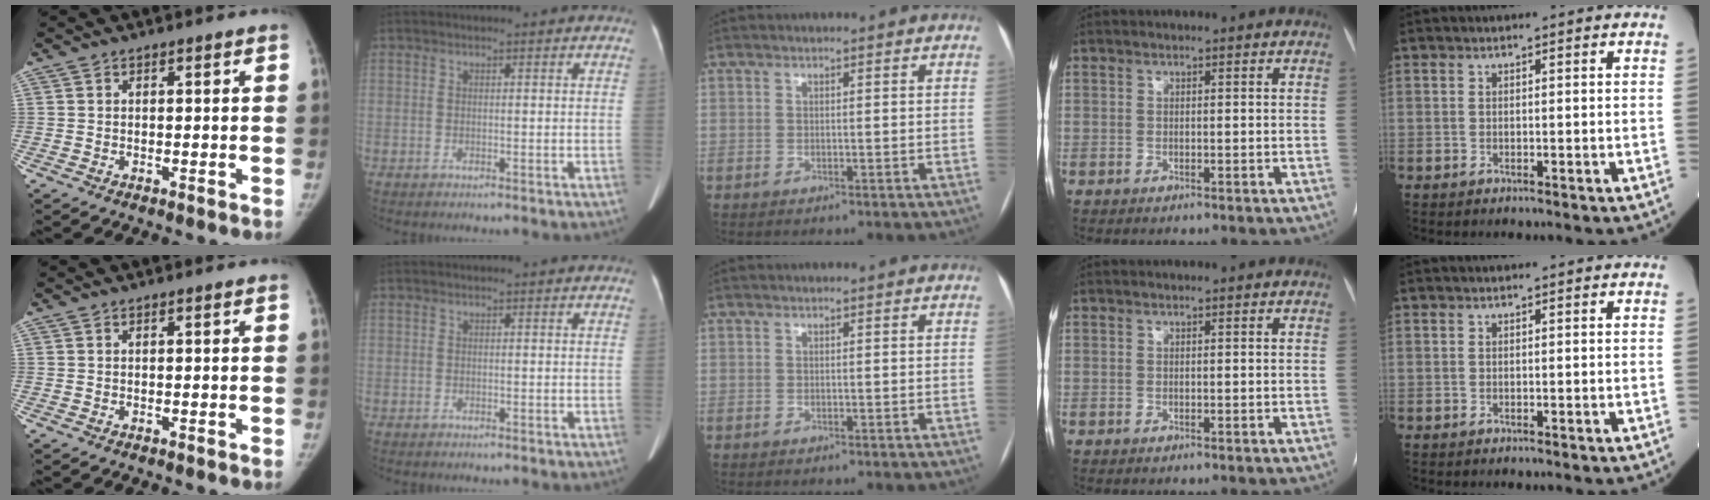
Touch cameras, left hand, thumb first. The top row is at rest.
{}